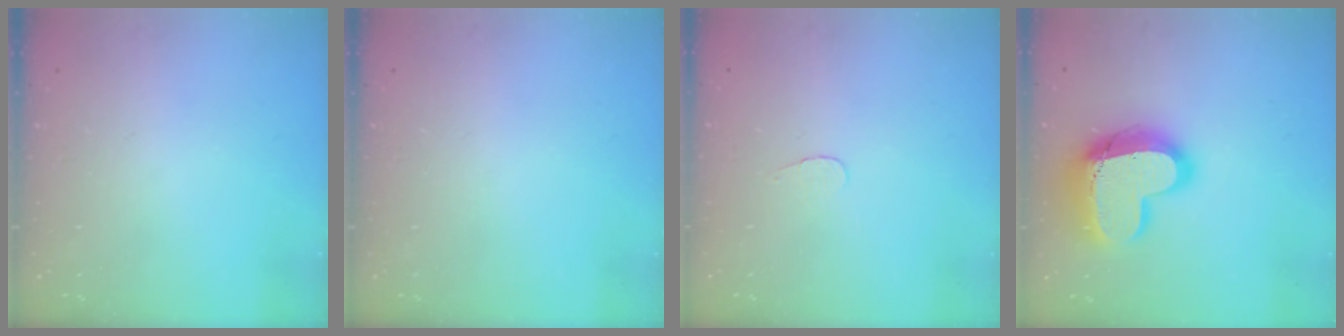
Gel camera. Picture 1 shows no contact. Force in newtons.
{"total": 0.0}
{"total": 2.8, "press": 2.8, "slide": 0.3}
{"total": 23.1, "press": 23.0, "slide": 1.7}